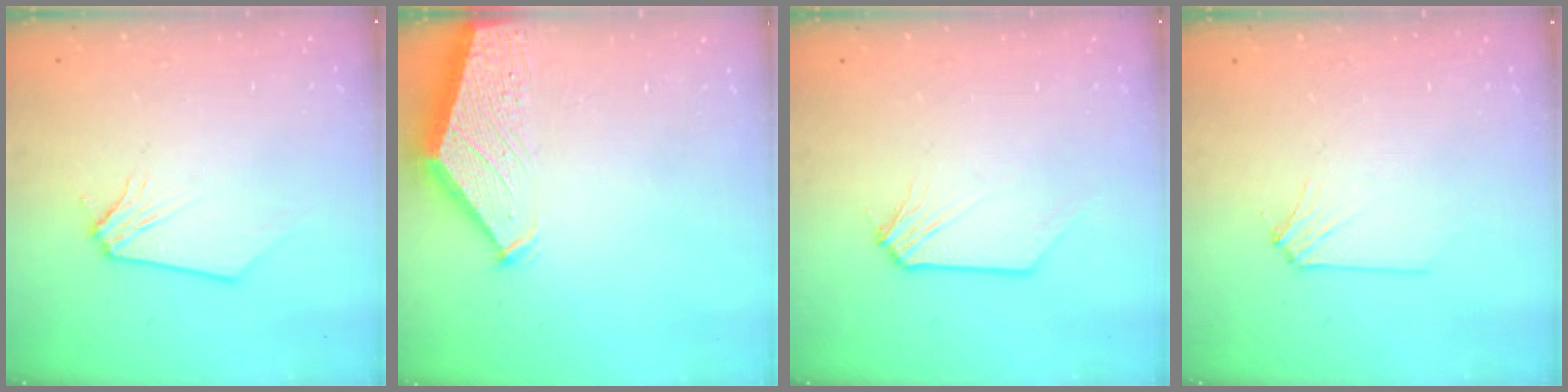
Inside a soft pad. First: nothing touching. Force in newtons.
{"total": 3.0, "press": 3.0, "slide": 0.5}
{"total": 1.1, "press": 1.1, "slide": 0.2}
{"total": 2.1, "press": 2.1, "slide": 0.4}